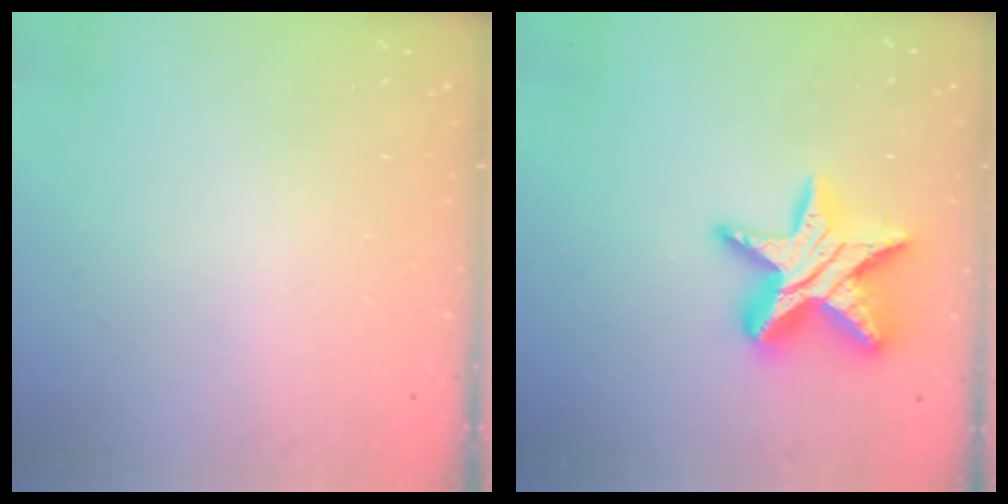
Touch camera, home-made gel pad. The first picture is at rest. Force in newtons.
{"total": 16.4, "press": 16.4, "slide": 1.1}